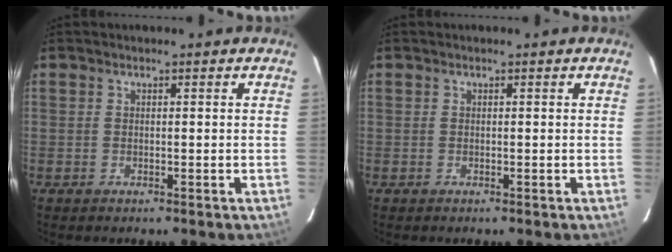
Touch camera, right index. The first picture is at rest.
{"total": 0.0}